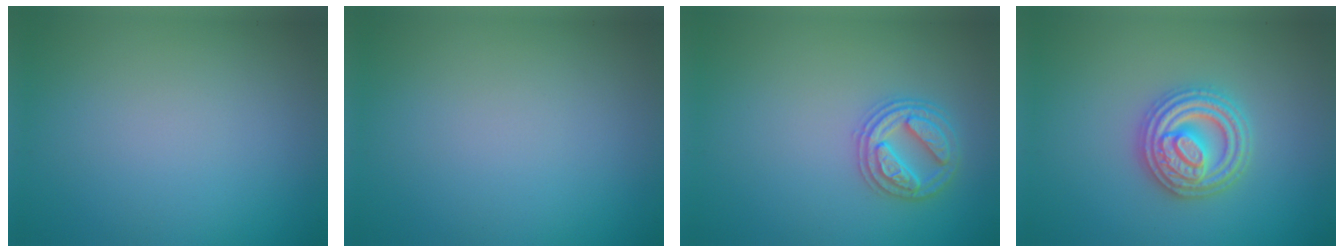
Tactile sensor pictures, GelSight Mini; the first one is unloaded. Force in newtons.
{"total": 0.0}
{"total": 2.9, "press": 2.9, "slide": 0.4}
{"total": 4.9, "press": 4.9, "slide": 0.7}